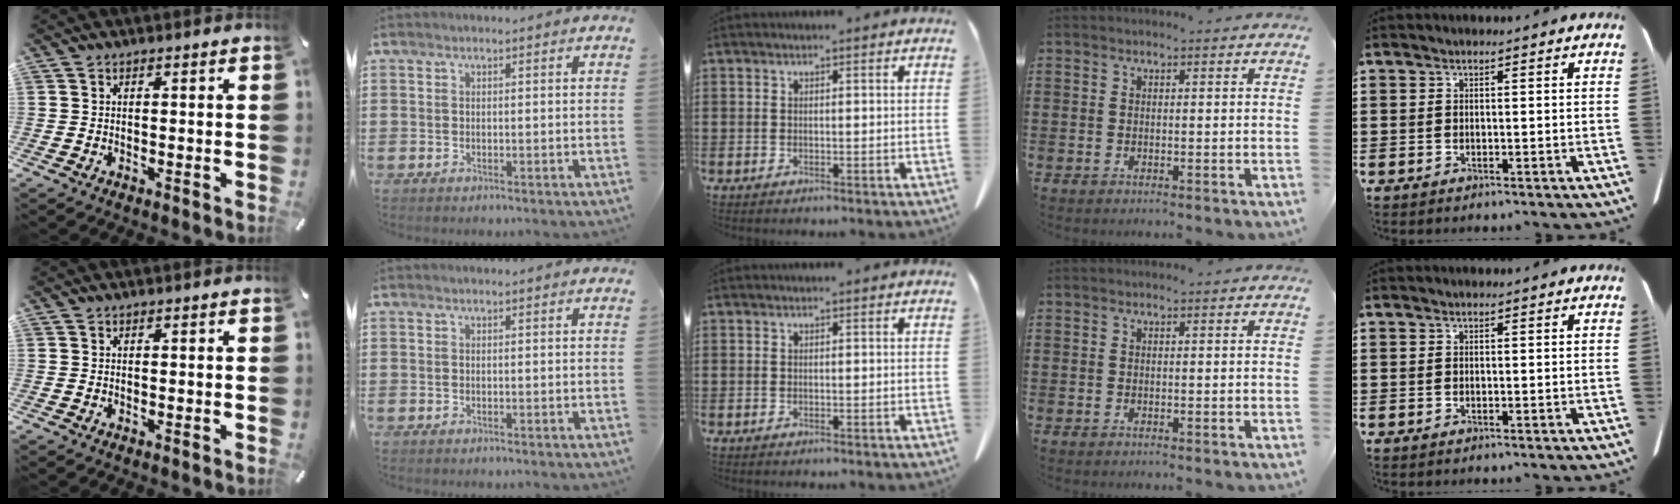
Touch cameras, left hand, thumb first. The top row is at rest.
{}